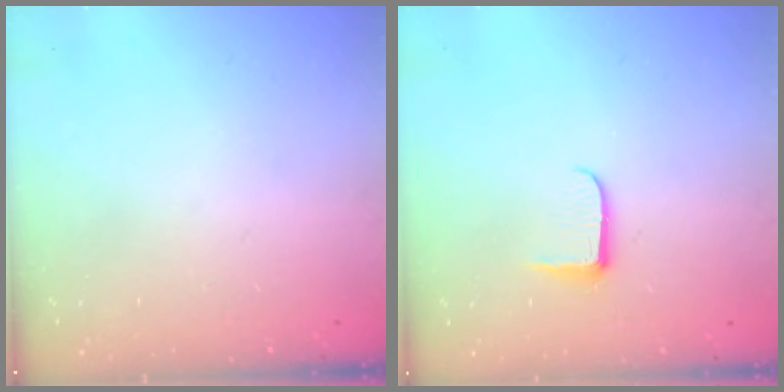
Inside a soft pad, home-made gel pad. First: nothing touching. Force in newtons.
{"total": 6.2, "press": 6.1, "slide": 0.8}